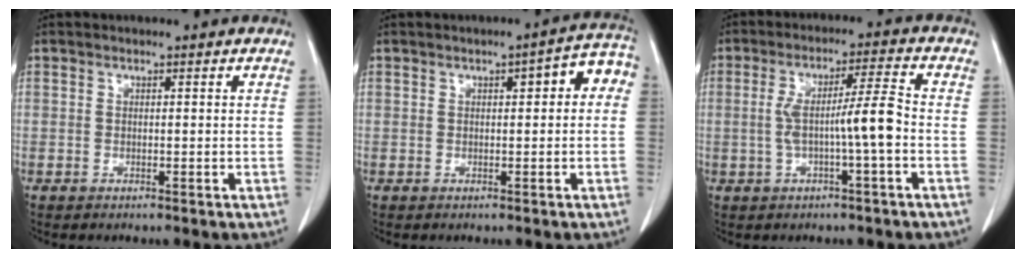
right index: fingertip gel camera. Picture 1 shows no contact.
{"total": 5.0, "force": [0.8, 1.6, 4.7], "torque": [-0.051, 0.027, 0.004]}
{"total": 7.5, "force": [-1.2, -0.3, 7.3], "torque": [-0.136, 0.018, -0.017]}